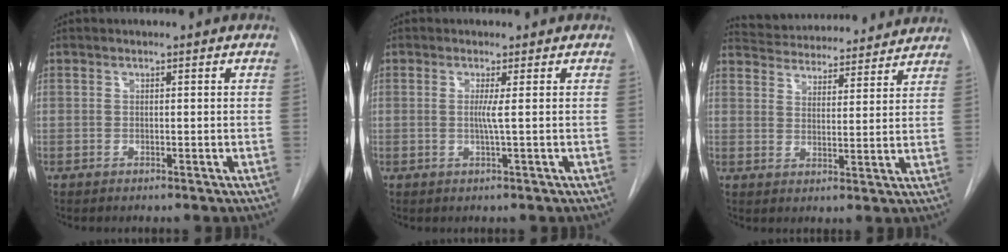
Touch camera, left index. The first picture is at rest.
{"total": 1.7, "force": [-0.3, -0.6, 1.5], "torque": [-0.032, -0.006, -0.006]}
{"total": 18.9, "force": [17.9, 4.1, 4.7], "torque": [-0.079, 0.012, 0.241]}